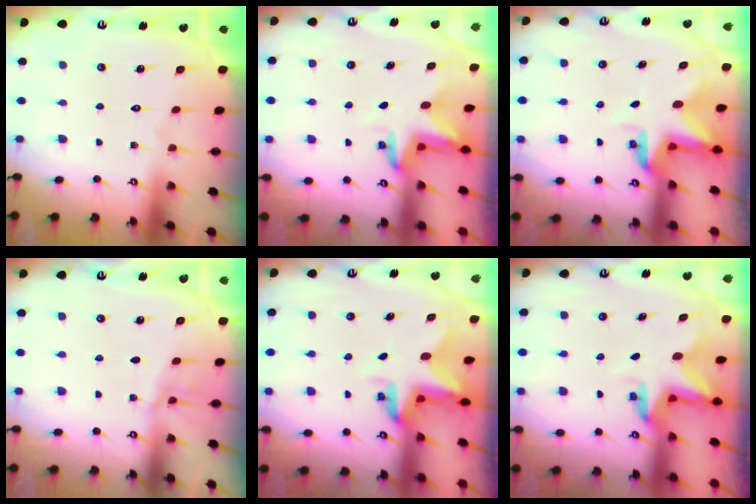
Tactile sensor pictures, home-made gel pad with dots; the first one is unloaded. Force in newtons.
{"total": 3.4, "press": 3.4, "slide": 0.1}
{"total": 3.9, "press": 3.9, "slide": 0.3}
{"total": 2.6, "press": 2.6, "slide": 0.4}
{"total": 3.6, "press": 3.6, "slide": 0.1}
{"total": 2.8, "press": 2.8, "slide": 0.1}